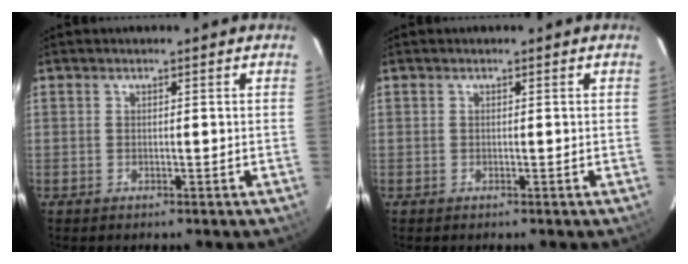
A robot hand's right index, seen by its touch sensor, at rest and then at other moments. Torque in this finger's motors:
{"motor_torque": [0.23, 0.08, 0.09, 0.01]}